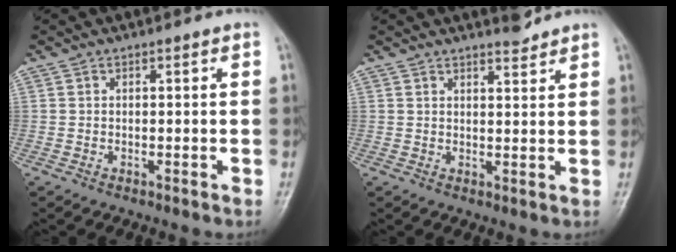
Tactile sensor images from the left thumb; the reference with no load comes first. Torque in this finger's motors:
{"motor_torque": [0.25, -0.48, 0.15, 0.18, 0.04]}